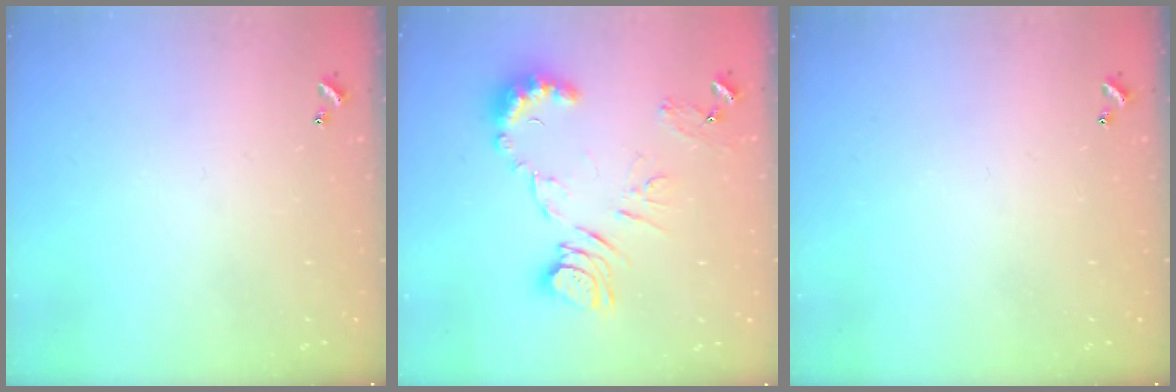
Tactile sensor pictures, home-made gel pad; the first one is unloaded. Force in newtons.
{"total": 11.5, "press": 11.5, "slide": 0.6}
{"total": 0.0}